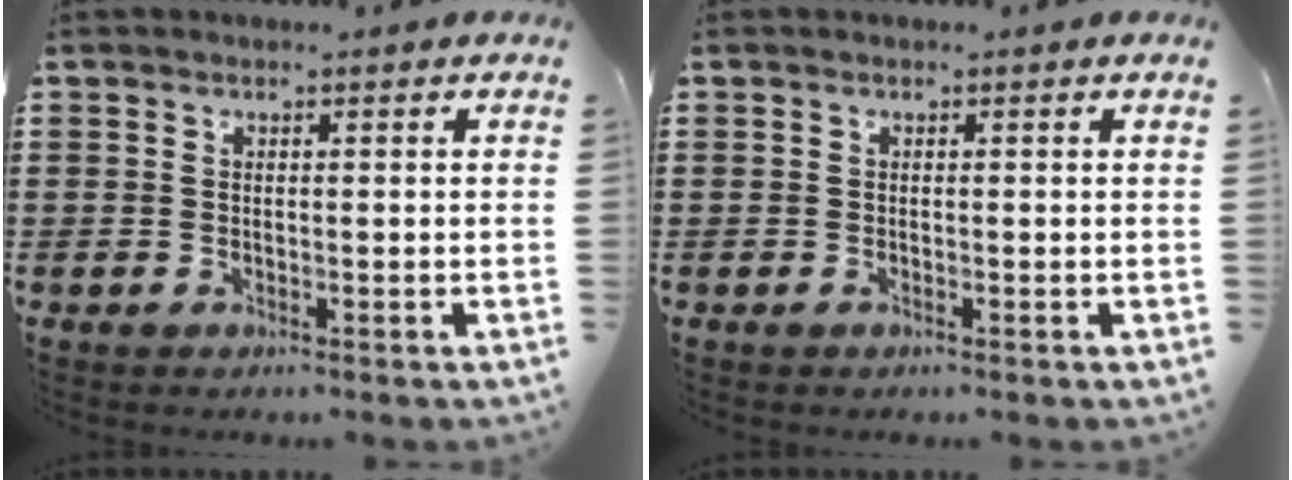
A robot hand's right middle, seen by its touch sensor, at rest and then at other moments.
{"total": 0.0}